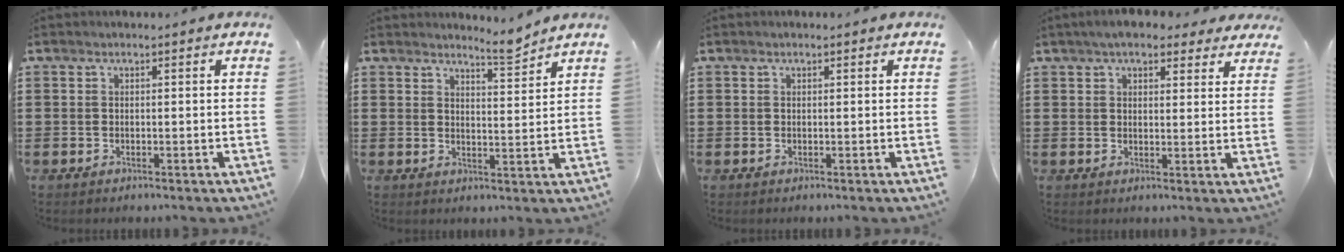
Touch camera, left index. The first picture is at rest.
{"total": 4.8, "force": [4.4, 0.1, 1.9], "torque": [-0.033, -0.020, 0.075]}
{"total": 0.0}
{"total": 5.2, "force": [4.4, 1.6, 2.2], "torque": [-0.048, 0.000, 0.079]}